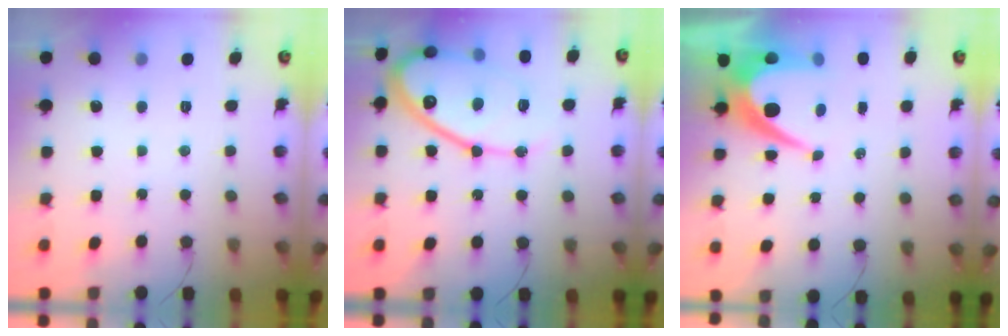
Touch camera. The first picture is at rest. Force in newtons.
{"total": 19.6, "press": 19.6, "slide": 1.6}
{"total": 9.8, "press": 9.8, "slide": 0.7}